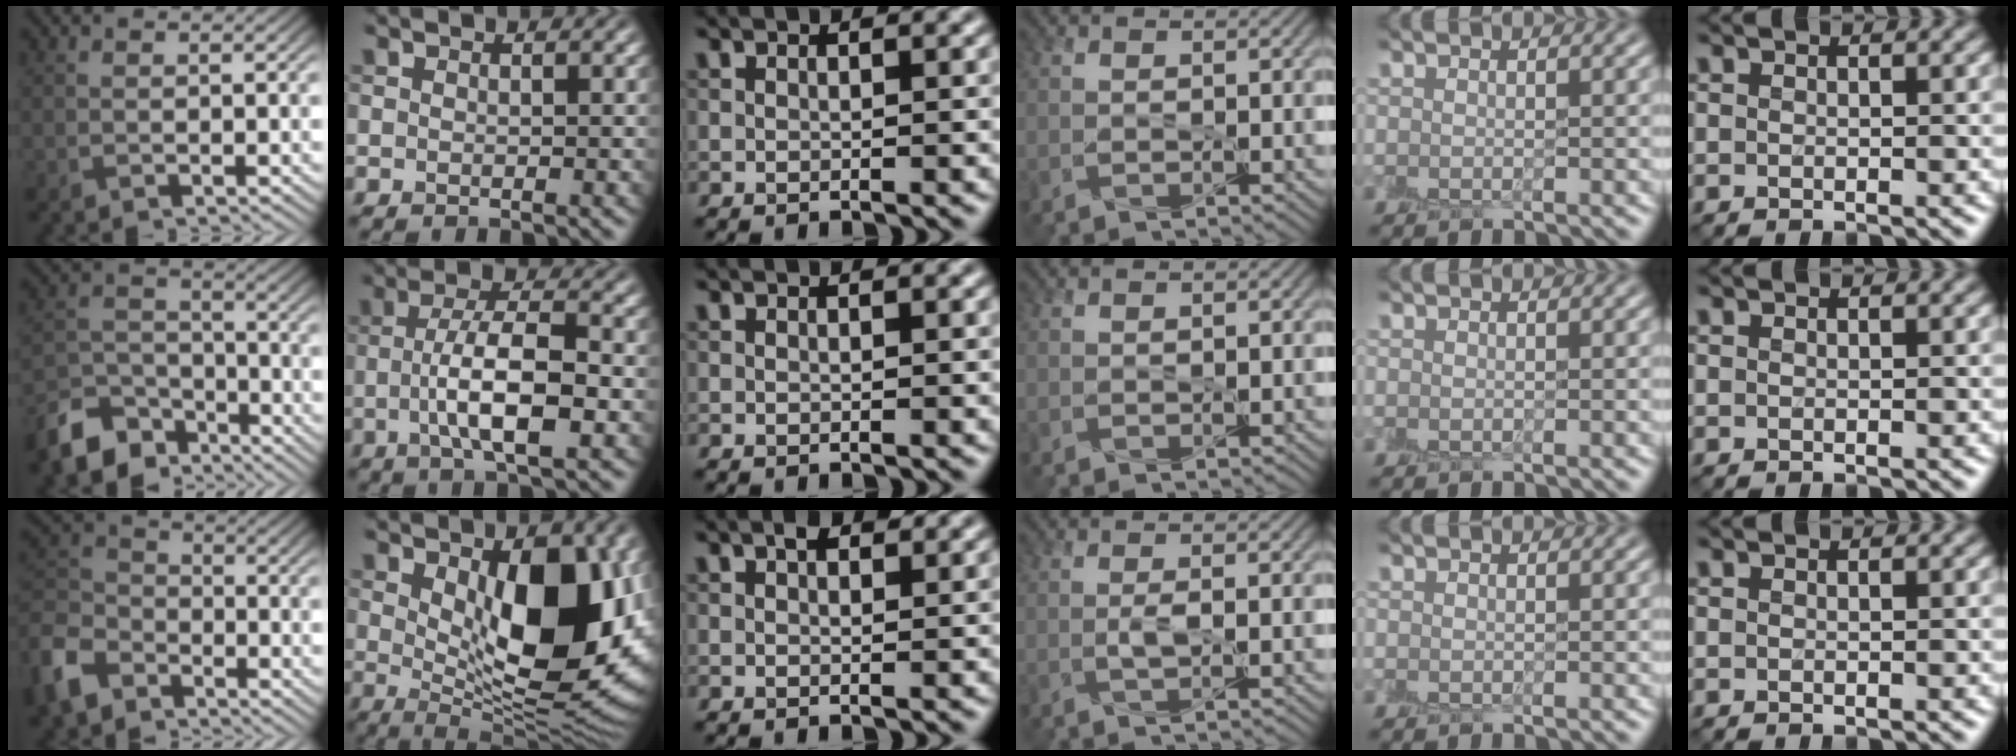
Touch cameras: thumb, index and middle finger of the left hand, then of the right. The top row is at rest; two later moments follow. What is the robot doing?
{"motion": "peel", "object": "lint roller sheet"}